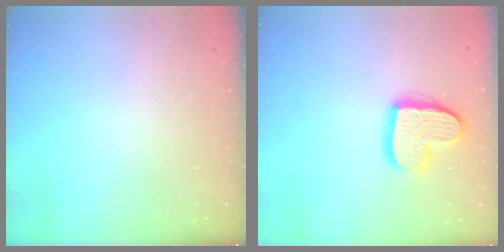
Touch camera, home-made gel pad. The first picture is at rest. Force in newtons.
{"total": 14.1, "press": 14.0, "slide": 1.0}